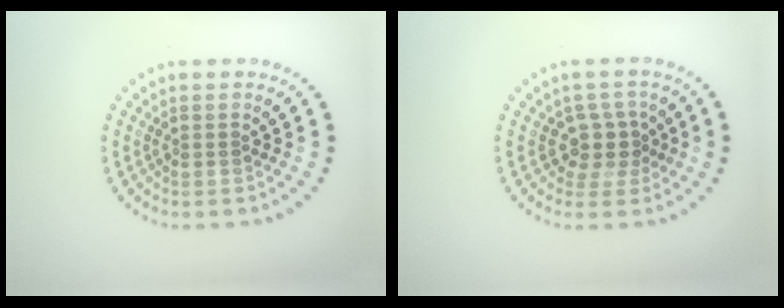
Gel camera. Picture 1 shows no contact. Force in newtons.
{"total": 2.5, "press": 2.0, "slide": 1.6}